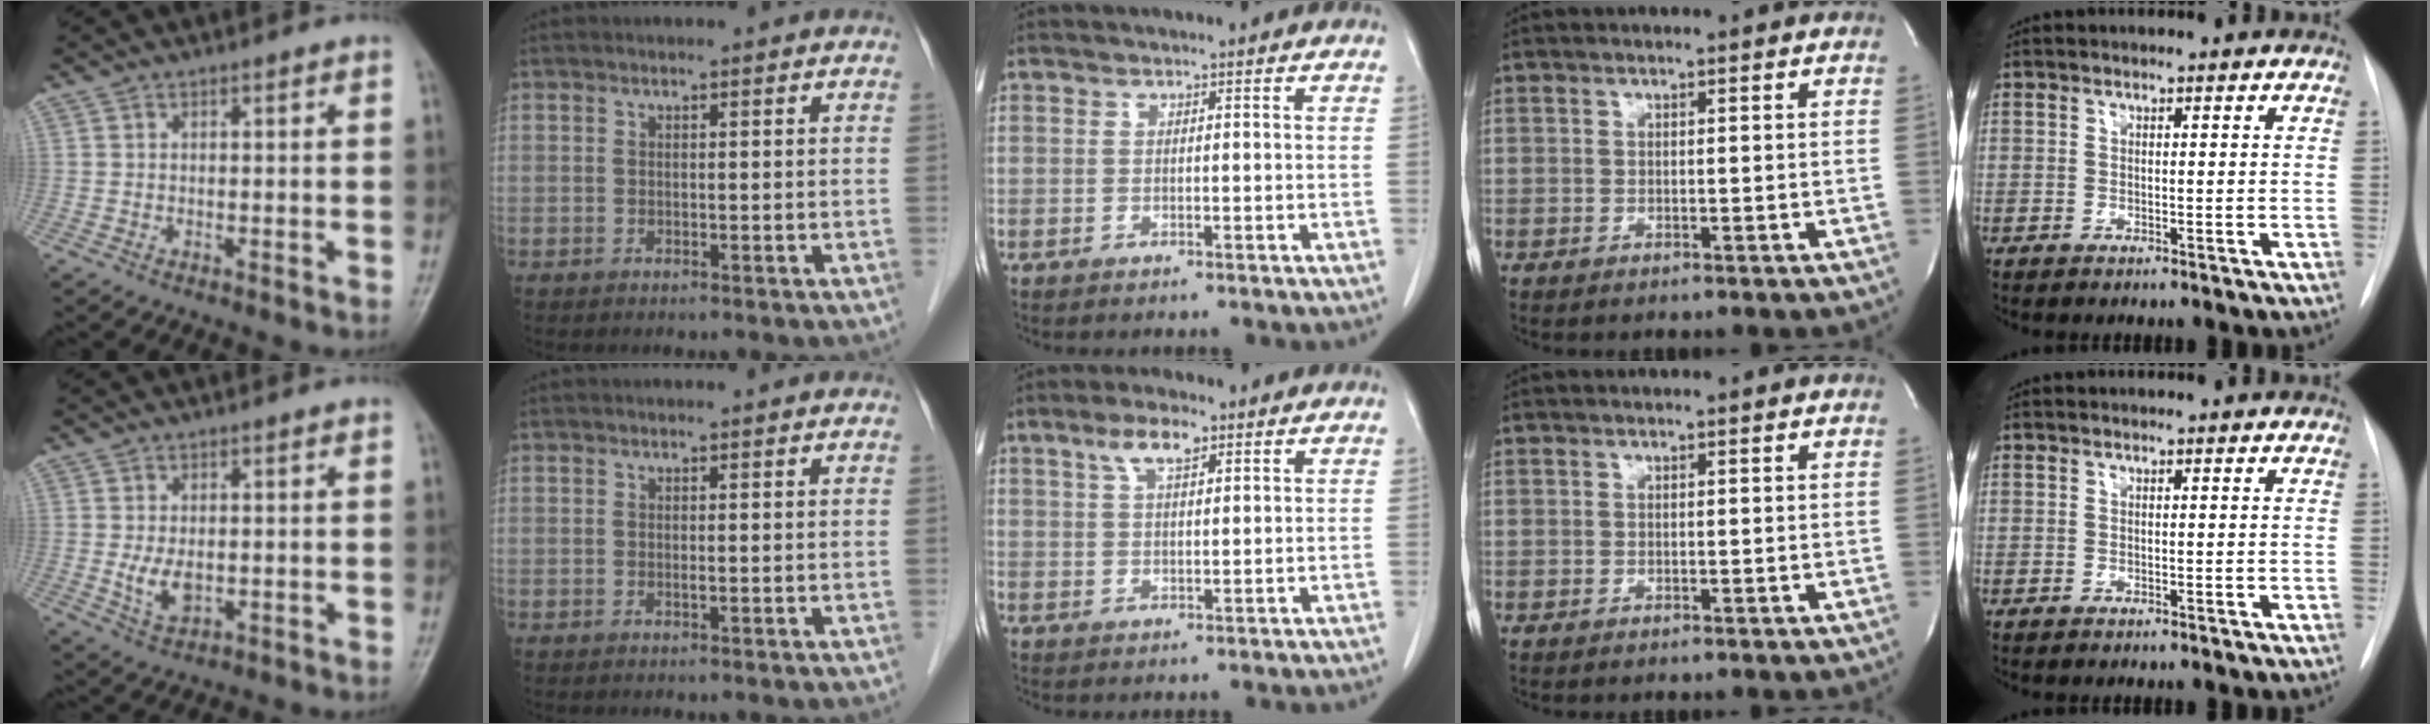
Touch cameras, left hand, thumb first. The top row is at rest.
{"thumb": {"total": 4.5, "force": [-0.1, 2.7, 3.6], "torque": [-0.063, -0.010, 0.006]}, "middle": {"total": 4.8, "force": [2.9, 1.4, 3.6], "torque": [-0.075, 0.008, 0.055]}}